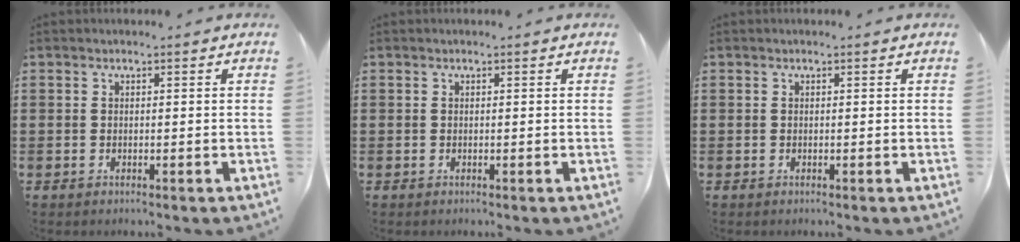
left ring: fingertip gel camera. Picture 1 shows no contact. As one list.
[{"total": 0.0}, {"total": 0.0}]